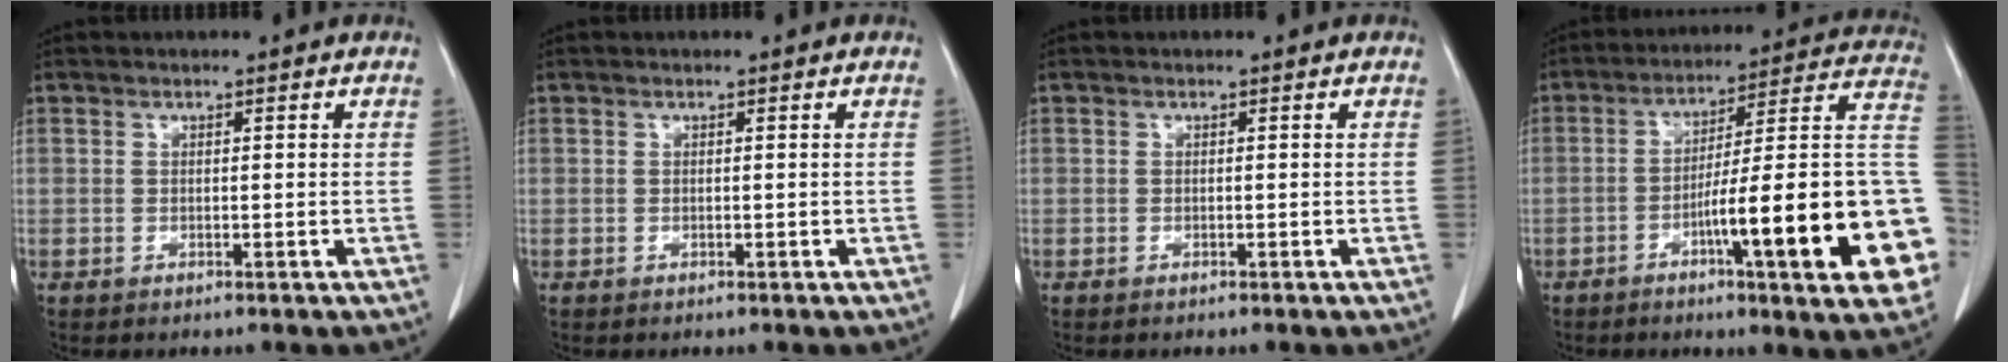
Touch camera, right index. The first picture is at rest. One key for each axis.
{"total": 0.0}
{"total": 0.0}
{"total": 23.7, "fx": -6.6, "fy": 1.4, "fz": 22.7, "tx": -0.220, "ty": 0.014, "tz": -0.094}